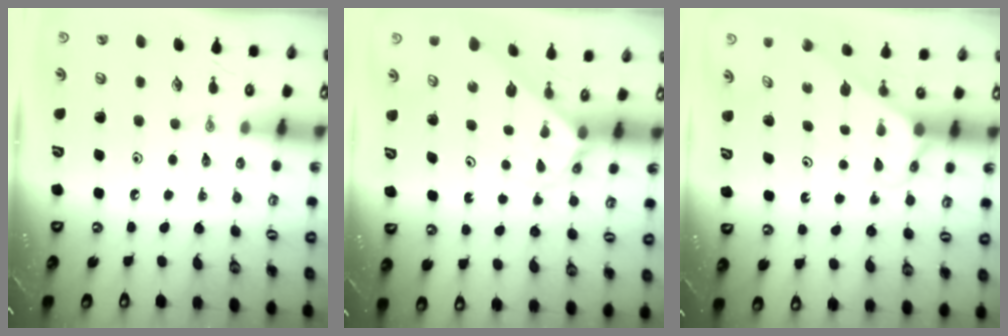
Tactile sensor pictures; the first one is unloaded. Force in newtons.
{"total": 2.1, "press": 2.1, "slide": 0.1}
{"total": 4.0, "press": 4.0, "slide": 0.2}